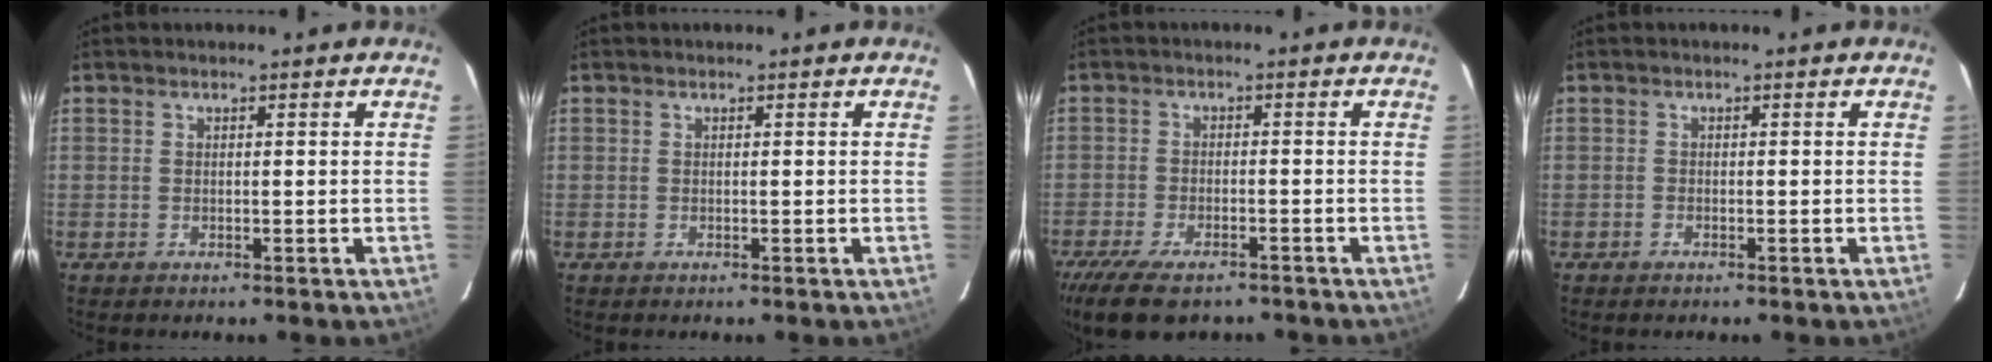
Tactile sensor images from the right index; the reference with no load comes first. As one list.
[{"total": 0.0}, {"total": 12.0, "force": [-9.1, 4.7, 6.3], "torque": [-0.154, -0.036, -0.157]}, {"total": 0.7, "force": [-0.6, 0.4, 0.0], "torque": [-0.001, 0.001, -0.013]}]